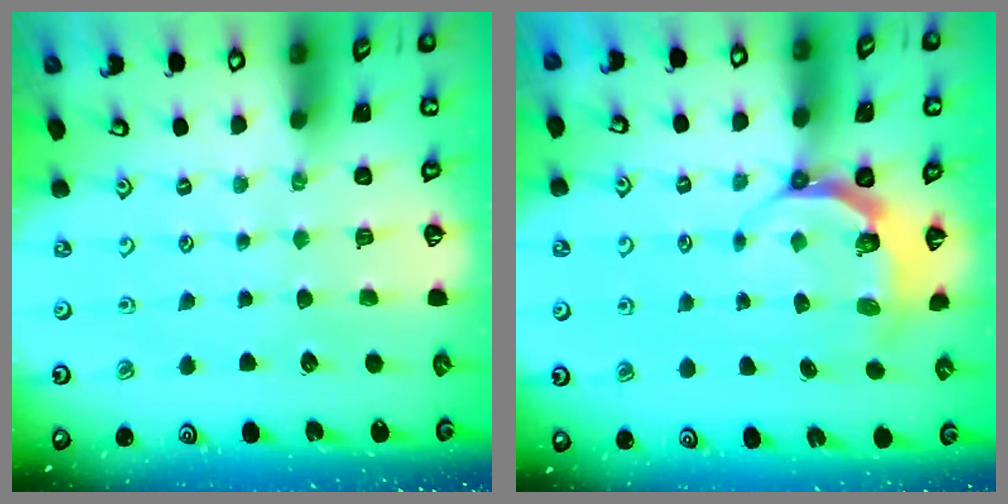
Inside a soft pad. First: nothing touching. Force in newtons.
{"total": 6.2, "press": 5.3, "slide": 3.3}